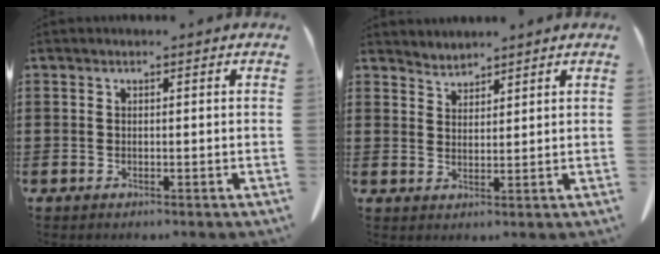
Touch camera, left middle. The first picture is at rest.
{"total": 2.4, "force": [2.4, 0.2, -0.4], "torque": [0.000, -0.008, 0.046]}